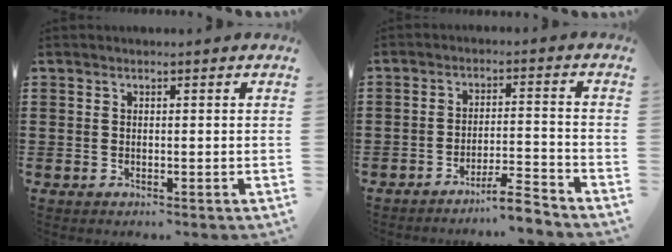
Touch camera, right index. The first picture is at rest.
{"total": 5.4, "force": [-4.9, -0.1, 2.2], "torque": [-0.036, -0.005, -0.093]}